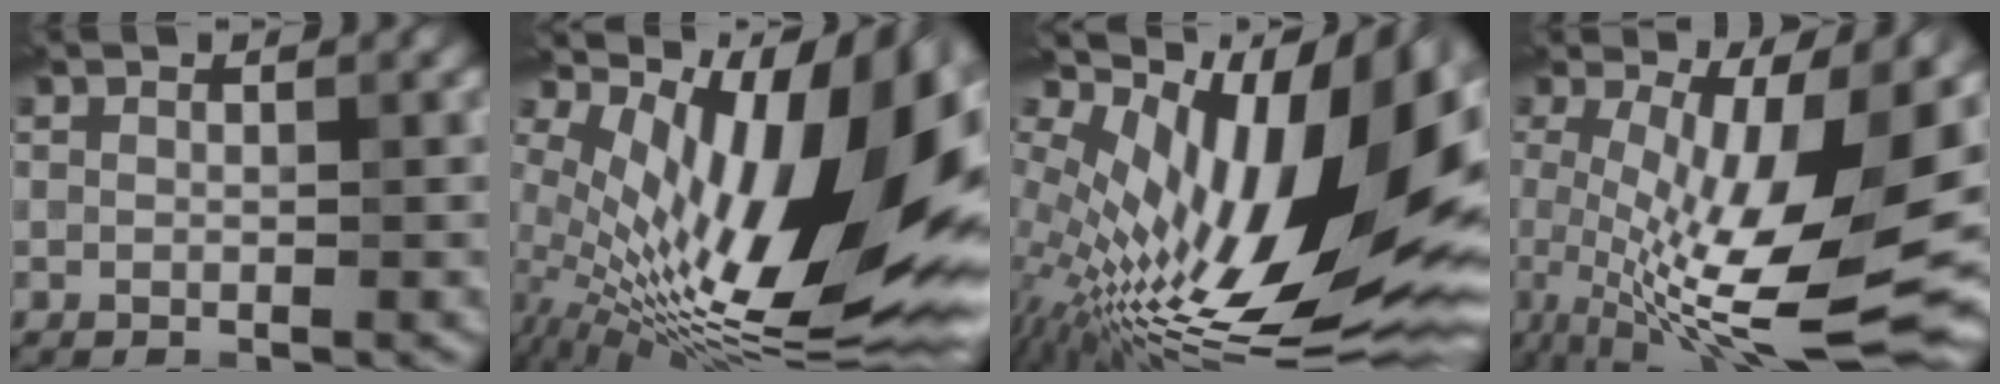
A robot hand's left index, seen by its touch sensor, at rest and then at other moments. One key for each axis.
{"total": 17.5, "fx": 3.3, "fy": 7.6, "fz": 15.4, "tx": -0.252, "ty": 0.009, "tz": 0.053}
{"total": 18.1, "fx": 3.0, "fy": 8.0, "fz": 15.9, "tx": -0.263, "ty": 0.014, "tz": 0.047}
{"total": 13.6, "fx": -1.2, "fy": 3.7, "fz": 13.1, "tx": -0.212, "ty": -0.014, "tz": -0.017}